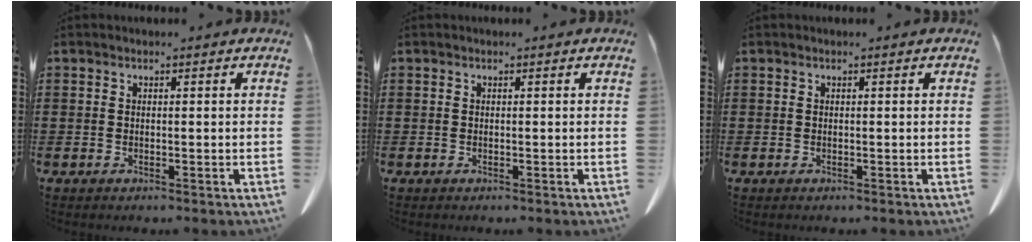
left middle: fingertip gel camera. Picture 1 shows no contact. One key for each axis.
{"total": 0.0}
{"total": 0.0}